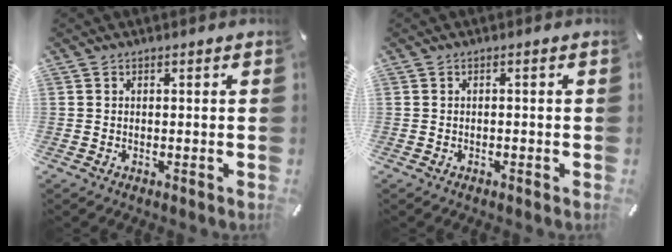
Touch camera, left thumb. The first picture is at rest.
{"total": 0.7, "force": [-0.4, 0.1, 0.5], "torque": [-0.010, -0.002, -0.006]}